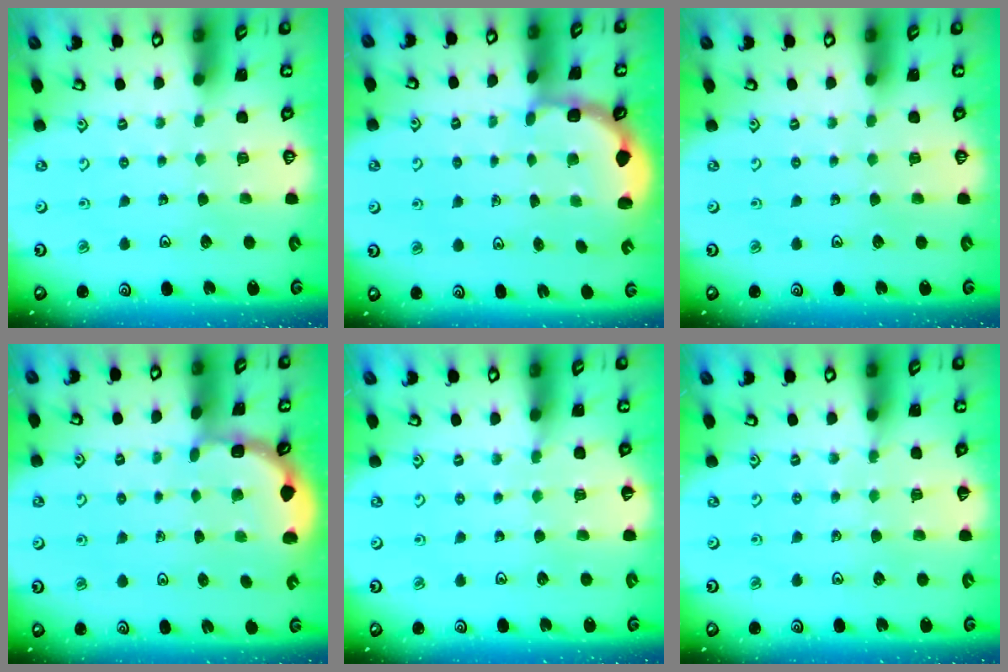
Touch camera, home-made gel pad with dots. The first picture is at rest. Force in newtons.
{"total": 2.9, "press": 2.5, "slide": 1.4}
{"total": 0.0}
{"total": 1.9, "press": 1.9, "slide": 0.3}
{"total": 4.5, "press": 4.4, "slide": 0.4}
{"total": 5.1, "press": 4.9, "slide": 1.6}